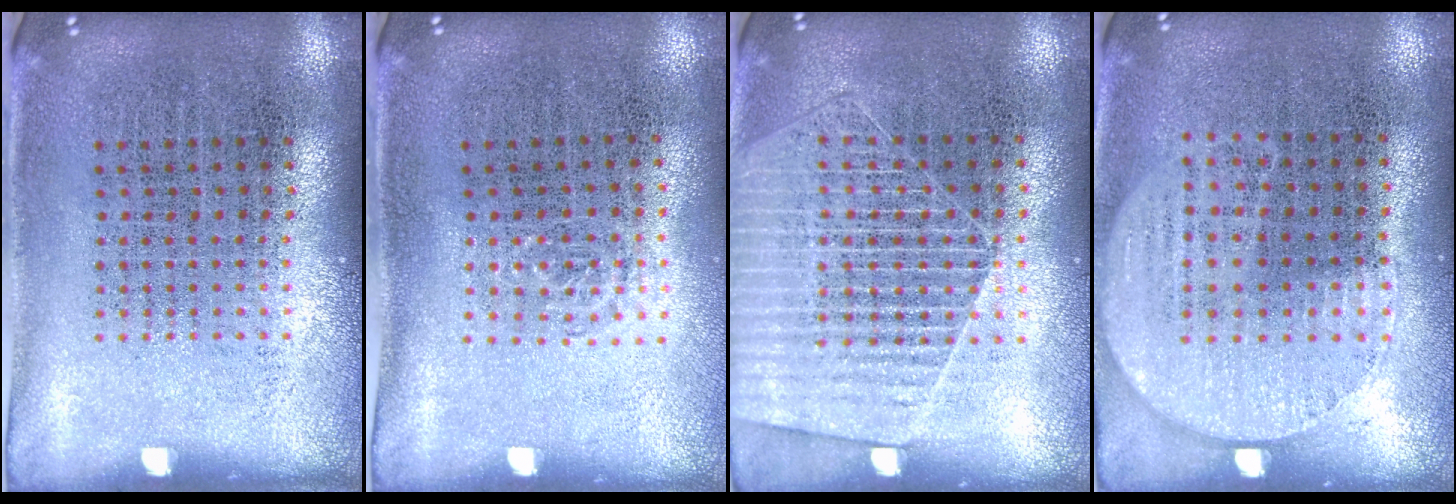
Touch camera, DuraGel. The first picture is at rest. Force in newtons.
{"total": 0.6, "press": 0.5, "slide": 0.3}
{"total": 1.8, "press": 1.6, "slide": 0.7}
{"total": 0.7, "press": 0.4, "slide": 0.5}